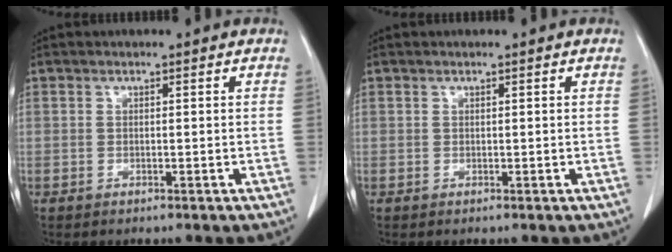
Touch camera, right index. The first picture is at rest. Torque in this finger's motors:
{"motor_torque": [0.00, 0.00, 0.00, 0.00]}